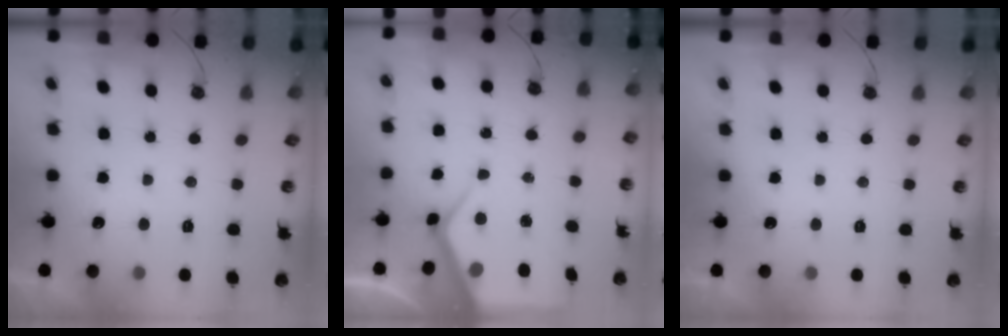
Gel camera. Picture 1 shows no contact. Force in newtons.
{"total": 7.6, "press": 7.6, "slide": 0.6}
{"total": 0.0}